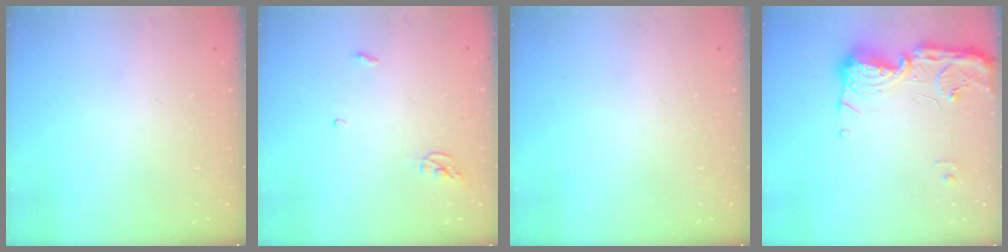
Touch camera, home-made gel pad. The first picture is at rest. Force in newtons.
{"total": 3.8, "press": 3.8, "slide": 0.4}
{"total": 0.0}
{"total": 15.0, "press": 14.9, "slide": 0.8}